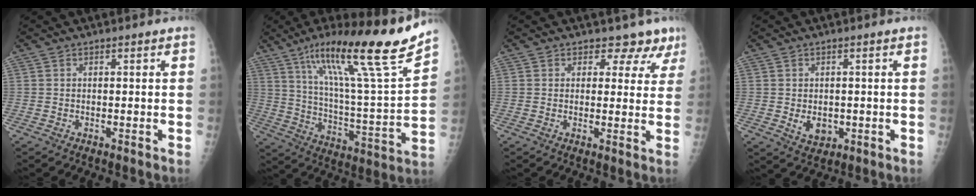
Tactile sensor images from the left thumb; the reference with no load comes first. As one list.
[{"total": 25.0, "force": [16.6, 2.4, 18.5], "torque": [-0.276, -0.057, 0.279]}, {"total": 6.1, "force": [4.8, 3.7, 0.6], "torque": [0.034, -0.024, 0.041]}, {"total": 3.7, "force": [-0.5, 2.8, 2.4], "torque": [-0.026, -0.003, 0.004]}]